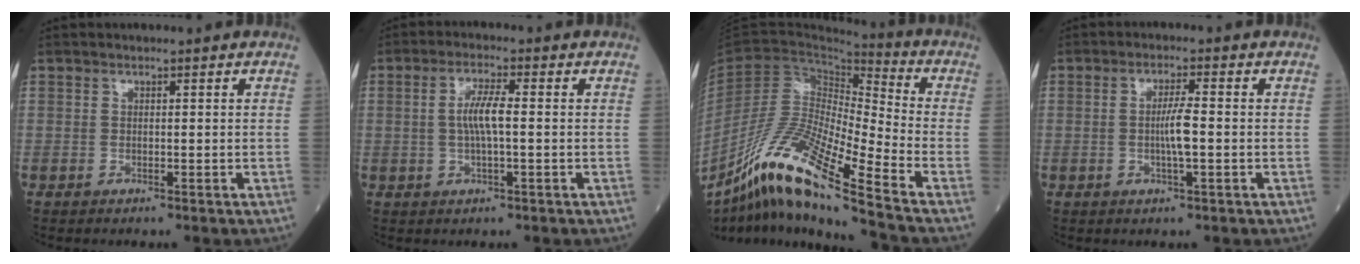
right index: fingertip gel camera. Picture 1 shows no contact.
{"total": 4.6, "force": [0.1, 0.6, 4.6], "torque": [-0.095, 0.005, 0.000]}
{"total": 17.4, "force": [-11.9, -0.2, 12.8], "torque": [-0.250, -0.024, -0.218]}
{"total": 3.9, "force": [-0.6, 0.1, 3.8], "torque": [-0.075, -0.002, -0.011]}